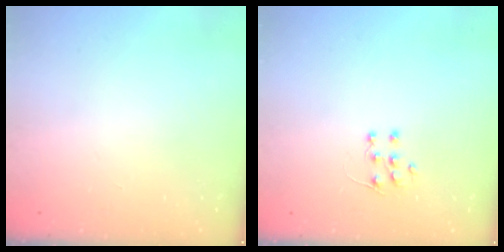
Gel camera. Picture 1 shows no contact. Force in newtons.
{"total": 5.7, "press": 5.6, "slide": 0.4}